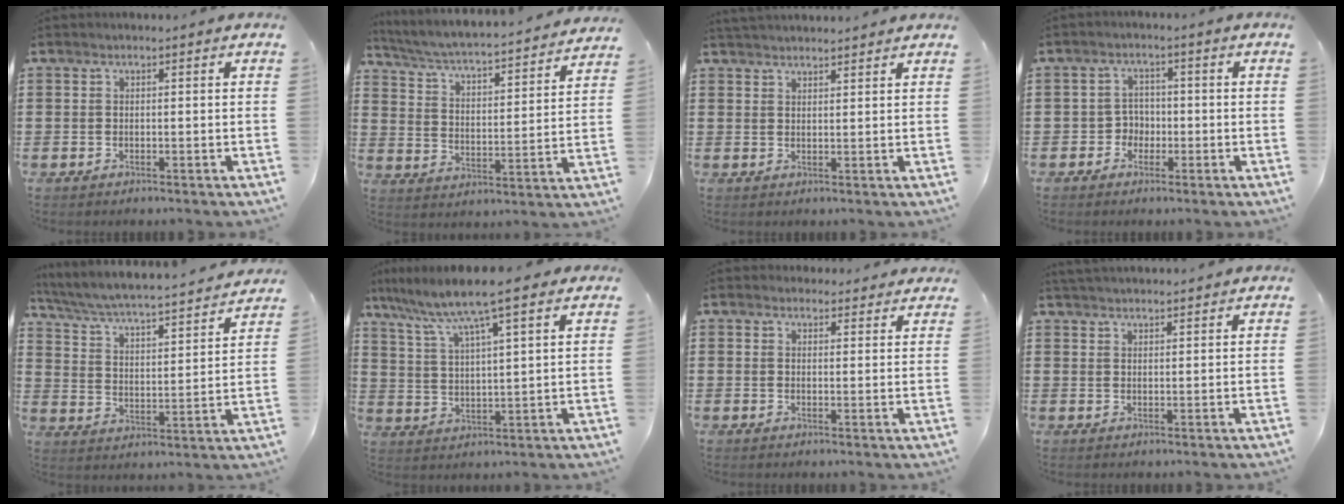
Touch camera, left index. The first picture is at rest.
{"total": 3.6, "force": [3.3, -0.2, 1.4], "torque": [-0.047, -0.036, 0.045]}
{"total": 2.2, "force": [2.2, 0.1, 0.0], "torque": [-0.006, -0.001, 0.042]}
{"total": 2.9, "force": [-1.2, 2.5, 0.7], "torque": [-0.024, 0.005, -0.029]}
{"total": 3.9, "force": [3.5, -0.2, 1.6], "torque": [-0.051, -0.038, 0.048]}
{"total": 8.0, "force": [6.3, 0.2, 4.9], "torque": [-0.119, -0.031, 0.103]}
{"total": 2.6, "force": [2.5, 0.7, 0.3], "torque": [-0.004, -0.006, 0.045]}
{"total": 2.3, "force": [2.3, 0.1, 0.1], "torque": [-0.008, -0.002, 0.044]}